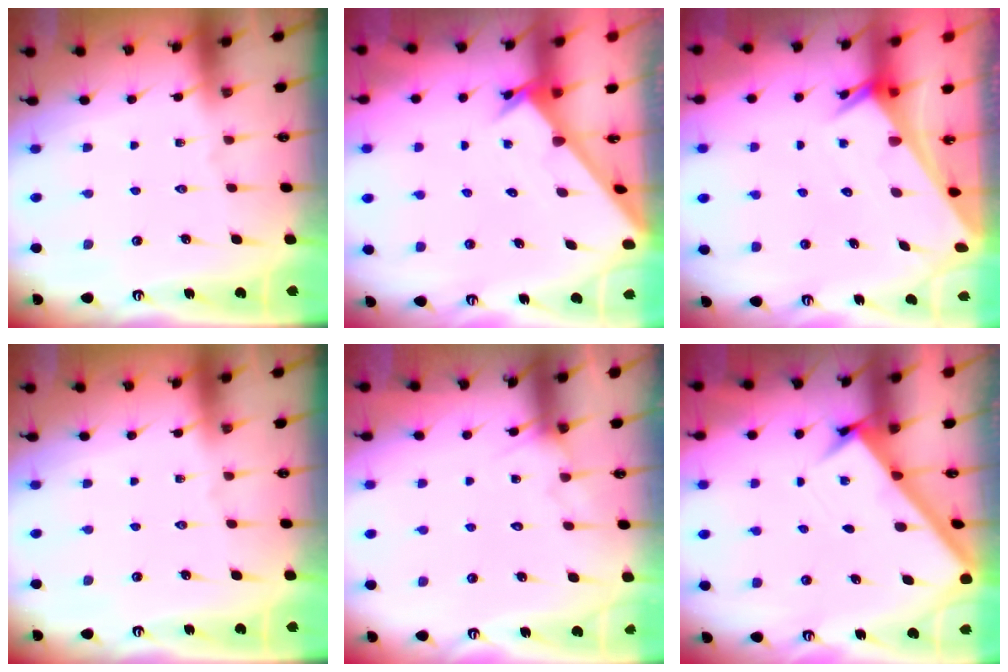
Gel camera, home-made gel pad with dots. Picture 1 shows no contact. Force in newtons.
{"total": 2.3, "press": 2.3, "slide": 0.2}
{"total": 2.7, "press": 2.7, "slide": 0.1}
{"total": 0.0}
{"total": 5.7, "press": 5.7, "slide": 0.4}
{"total": 3.1, "press": 3.0, "slide": 0.4}